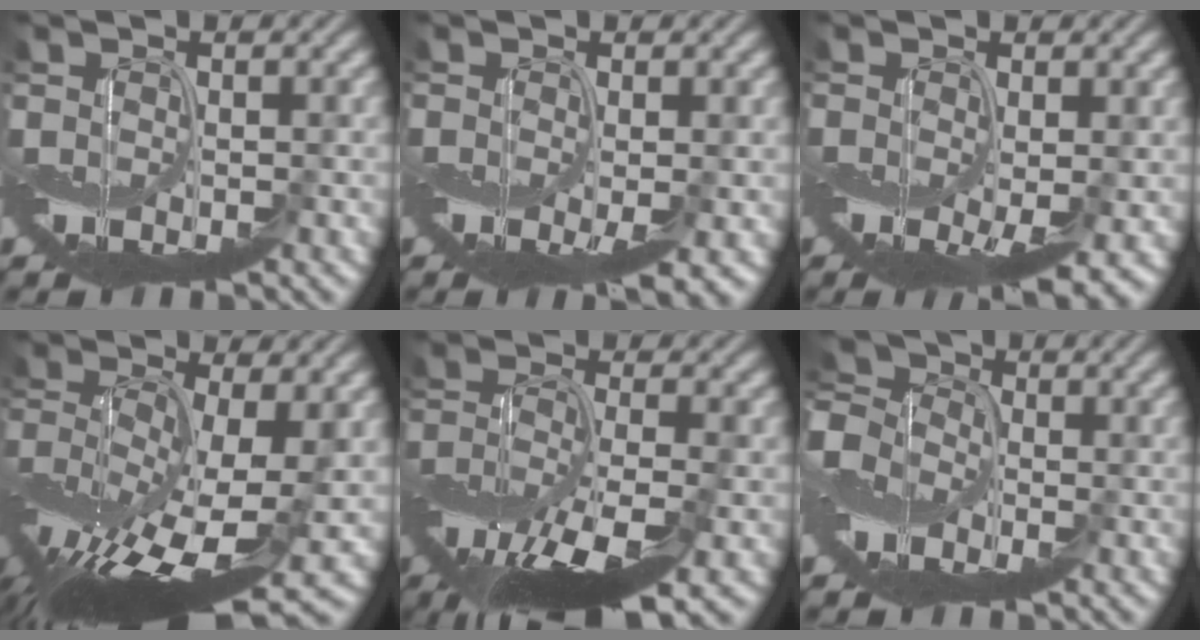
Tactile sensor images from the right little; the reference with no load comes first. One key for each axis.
{"total": 3.0, "fx": -1.2, "fy": 0.9, "fz": 2.6, "tx": -0.045, "ty": -0.010, "tz": -0.016}
{"total": 5.8, "fx": -1.6, "fy": 2.3, "fz": 5.1, "tx": -0.079, "ty": -0.017, "tz": -0.015}
{"total": 13.6, "fx": -4.4, "fy": 5.0, "fz": 11.9, "tx": -0.250, "ty": -0.018, "tz": -0.070}
{"total": 9.1, "fx": -4.4, "fy": 2.8, "fz": 7.4, "tx": -0.140, "ty": -0.011, "tz": -0.087}
{"total": 6.6, "fx": -1.2, "fy": 5.1, "fz": 4.1, "tx": -0.107, "ty": 0.009, "tz": -0.040}